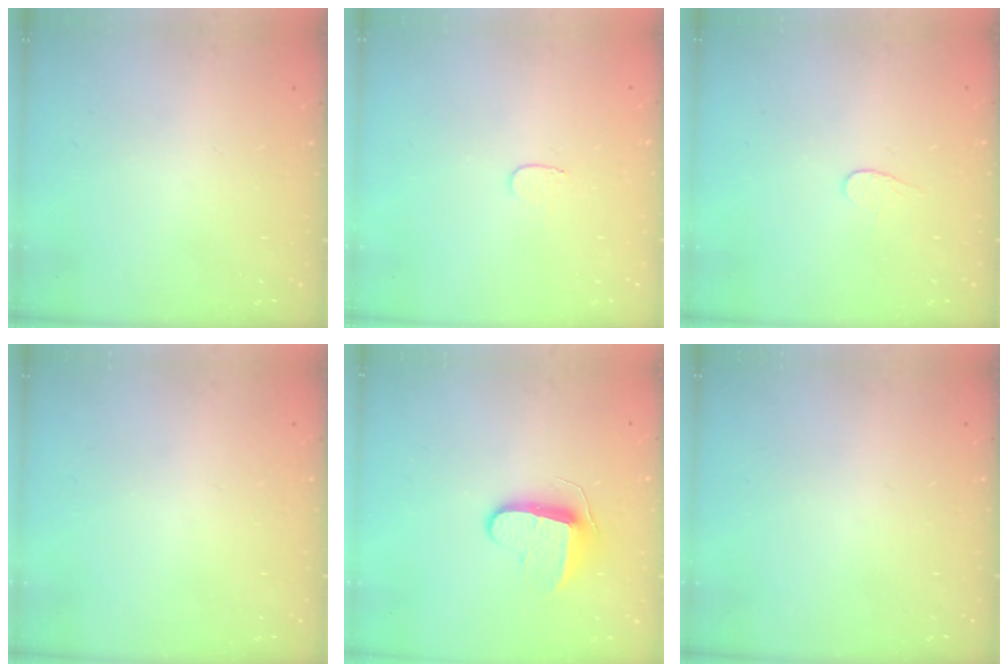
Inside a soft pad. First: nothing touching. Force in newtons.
{"total": 3.1, "press": 3.1, "slide": 0.3}
{"total": 3.4, "press": 3.4, "slide": 0.4}
{"total": 0.0}
{"total": 9.1, "press": 9.1, "slide": 0.3}
{"total": 0.0}